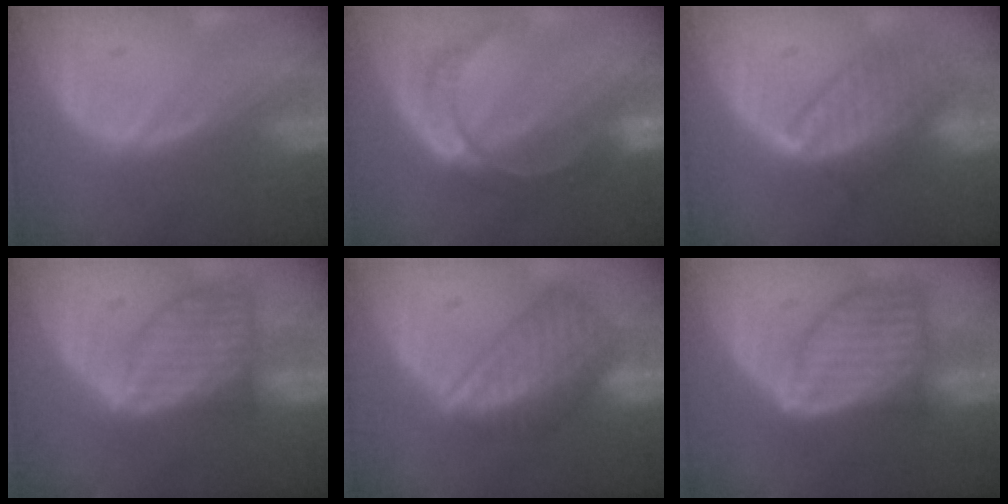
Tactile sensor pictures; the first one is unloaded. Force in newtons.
{"total": 8.5, "press": 7.2, "slide": 4.6}
{"total": 8.2, "press": 7.1, "slide": 4.2}
{"total": 8.1, "press": 7.3, "slide": 3.4}
{"total": 8.4, "press": 7.5, "slide": 3.8}
{"total": 9.3, "press": 9.3, "slide": 0.5}